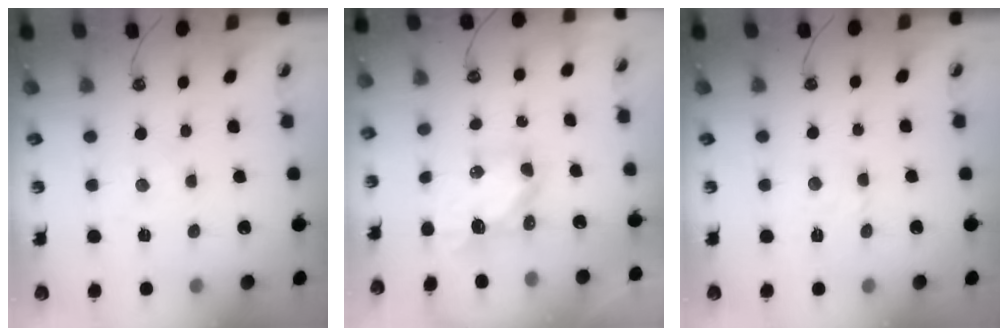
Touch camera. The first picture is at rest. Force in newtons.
{"total": 6.9, "press": 6.9, "slide": 0.6}
{"total": 2.8, "press": 2.8, "slide": 0.4}